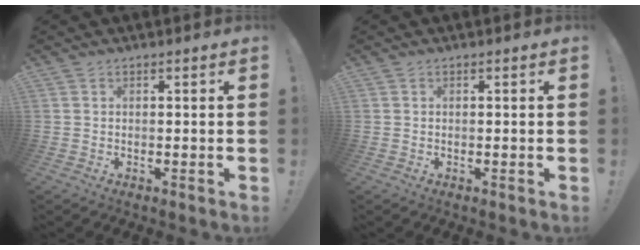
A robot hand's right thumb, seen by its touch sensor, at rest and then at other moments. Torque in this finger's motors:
{"motor_torque": [0.49, 0.32, 0.14, -0.15, 0.06]}